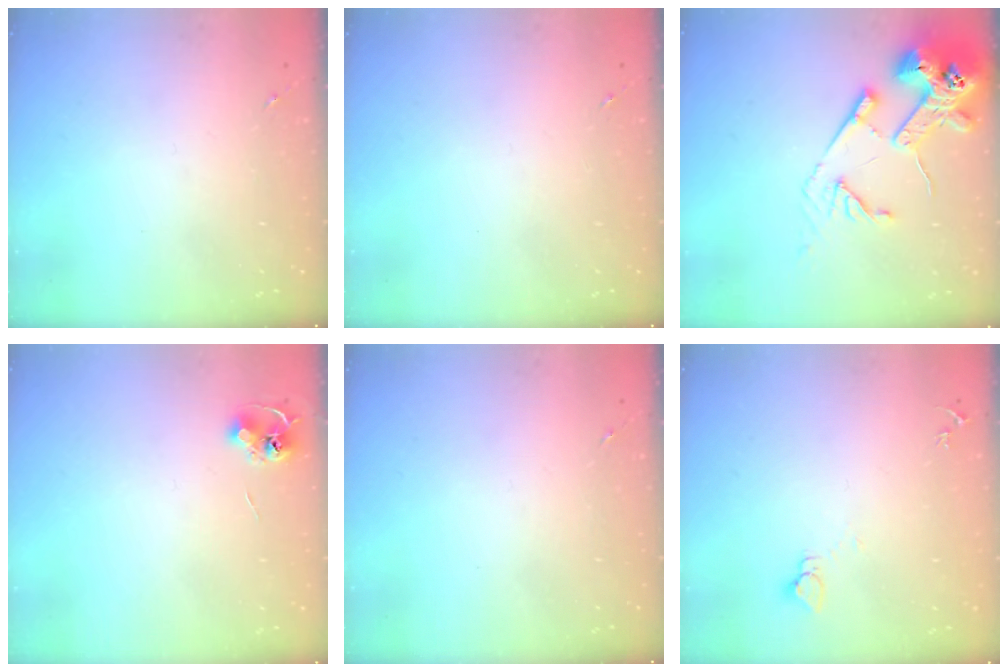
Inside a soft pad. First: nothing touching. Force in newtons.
{"total": 0.0}
{"total": 16.6, "press": 16.5, "slide": 2.0}
{"total": 6.6, "press": 6.6, "slide": 0.5}
{"total": 0.0}
{"total": 2.7, "press": 2.7, "slide": 0.2}